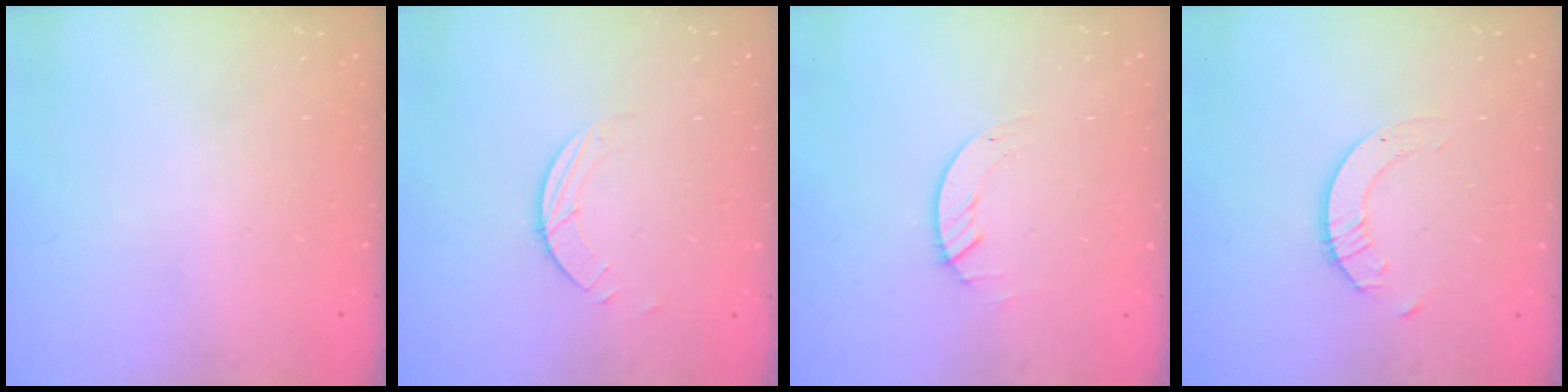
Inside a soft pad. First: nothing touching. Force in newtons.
{"total": 1.5, "press": 1.5, "slide": 0.1}
{"total": 1.4, "press": 1.4, "slide": 0.2}
{"total": 2.1, "press": 2.1, "slide": 0.2}